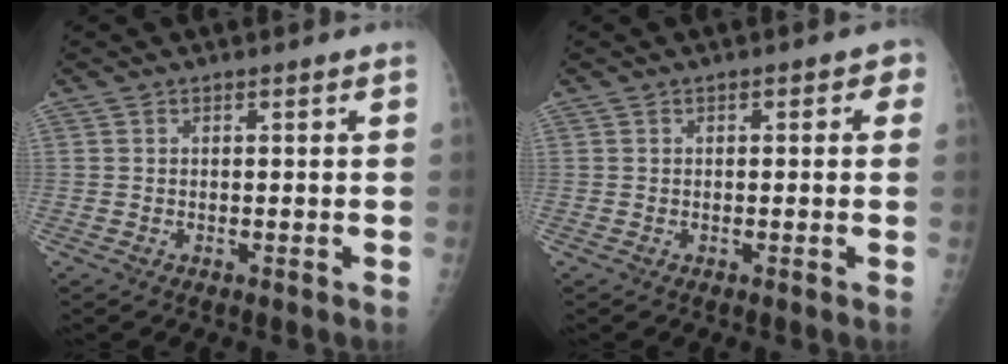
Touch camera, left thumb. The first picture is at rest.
{"total": 2.7, "force": [0.6, 1.5, 2.1], "torque": [-0.007, 0.004, 0.000]}